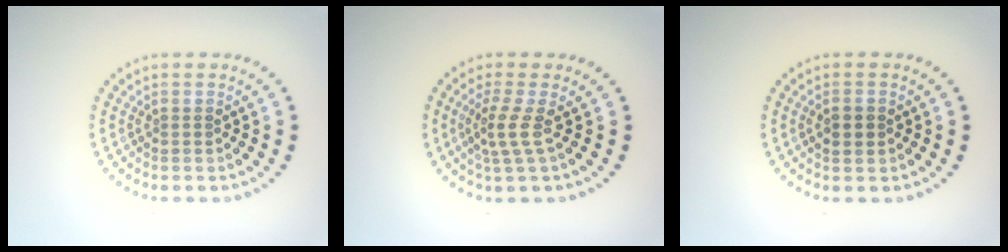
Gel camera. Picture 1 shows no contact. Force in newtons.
{"total": 2.3, "press": 1.5, "slide": 1.7}
{"total": 1.6, "press": 1.6, "slide": 0.1}